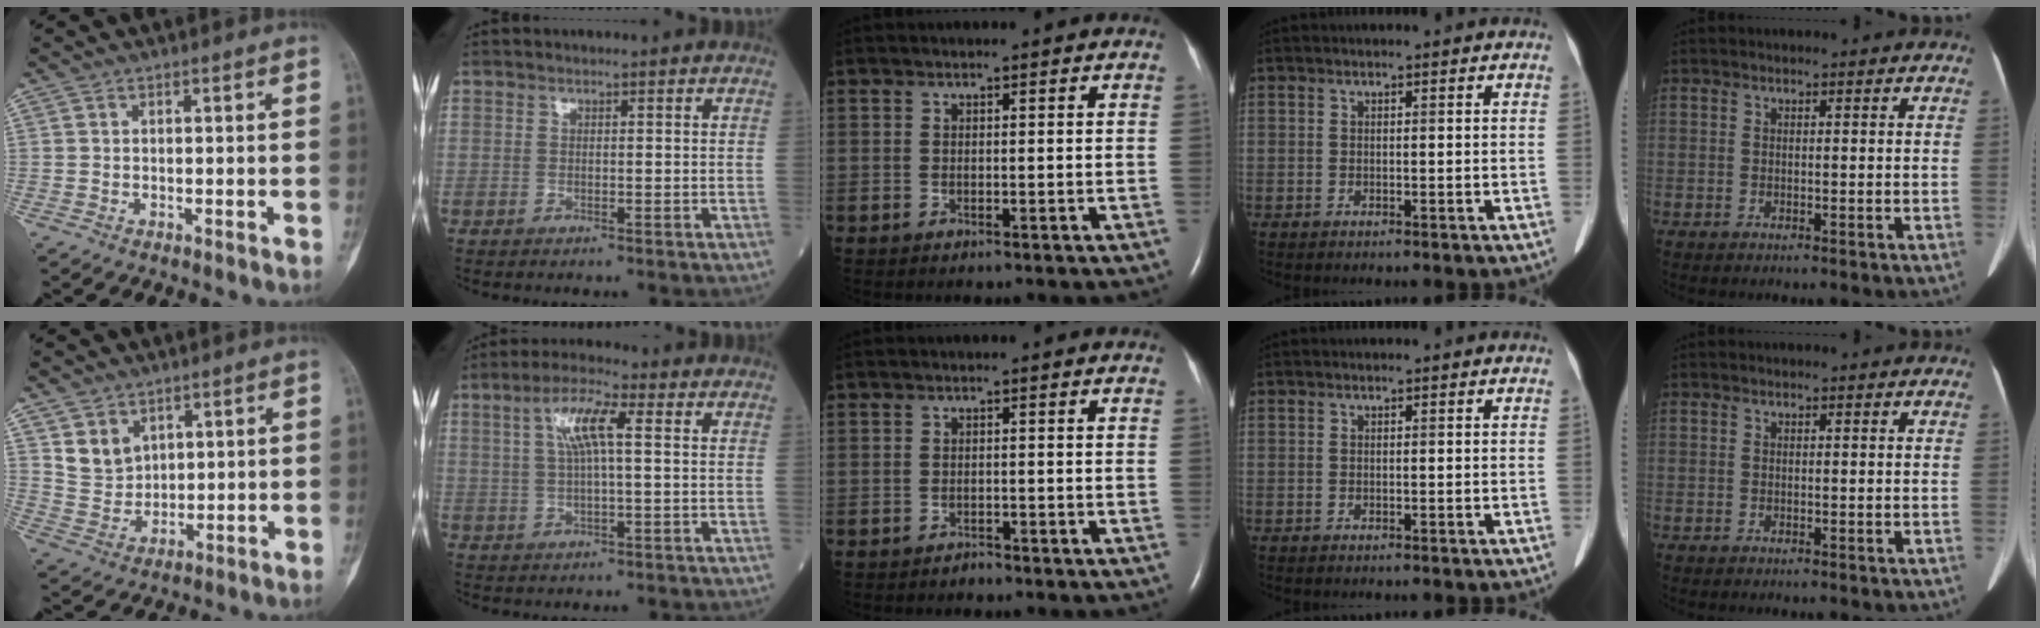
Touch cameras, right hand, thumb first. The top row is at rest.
{"thumb": {"total": 6.2, "force": [3.3, 4.7, 2.3], "torque": [-0.022, -0.026, 0.076]}, "index": {"total": 6.9, "force": [1.7, 1.1, 6.5], "torque": [-0.130, 0.017, 0.030]}, "middle": {"total": 0.9, "force": [-0.8, 0.3, 0.0], "torque": [-0.001, 0.000, -0.015]}}